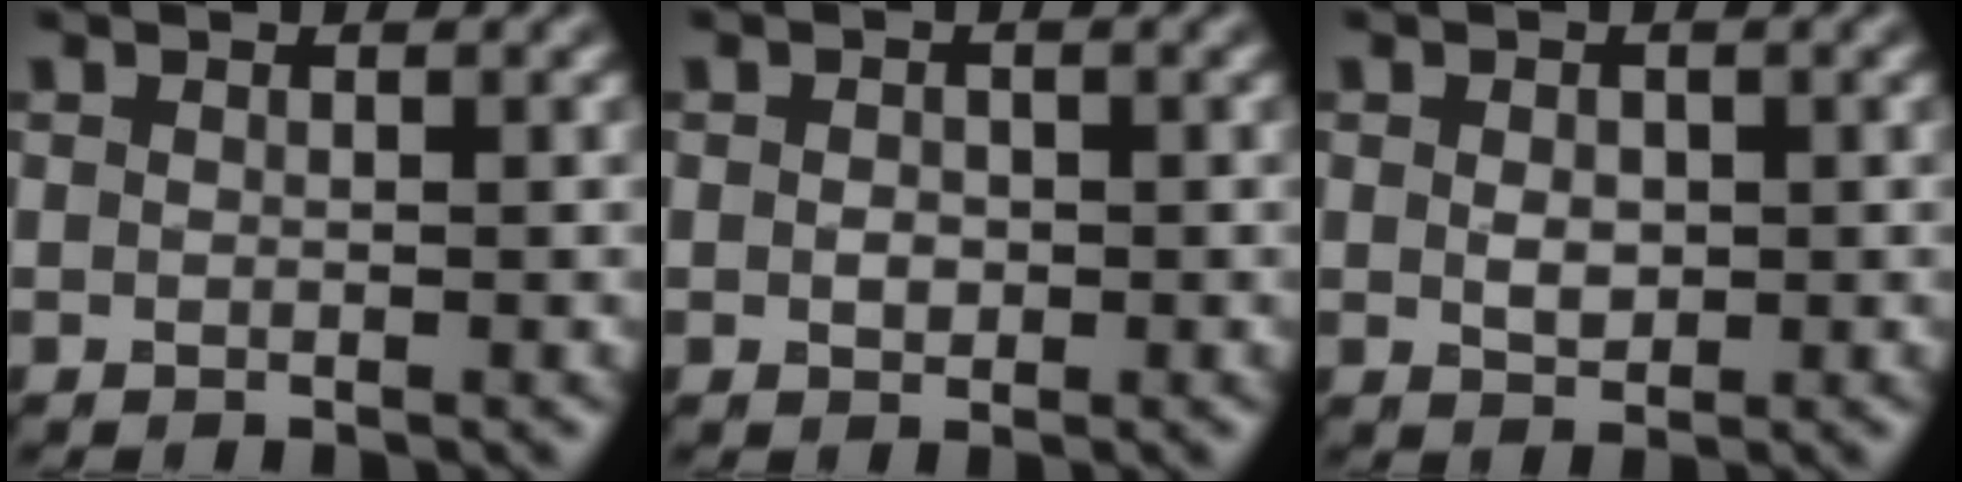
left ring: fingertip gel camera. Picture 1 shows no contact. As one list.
[{"total": 1.1, "force": [-0.1, 0.9, 0.7], "torque": [-0.013, -0.003, -0.002]}, {"total": 1.6, "force": [0.1, 1.2, 1.1], "torque": [-0.022, -0.003, 0.003]}]